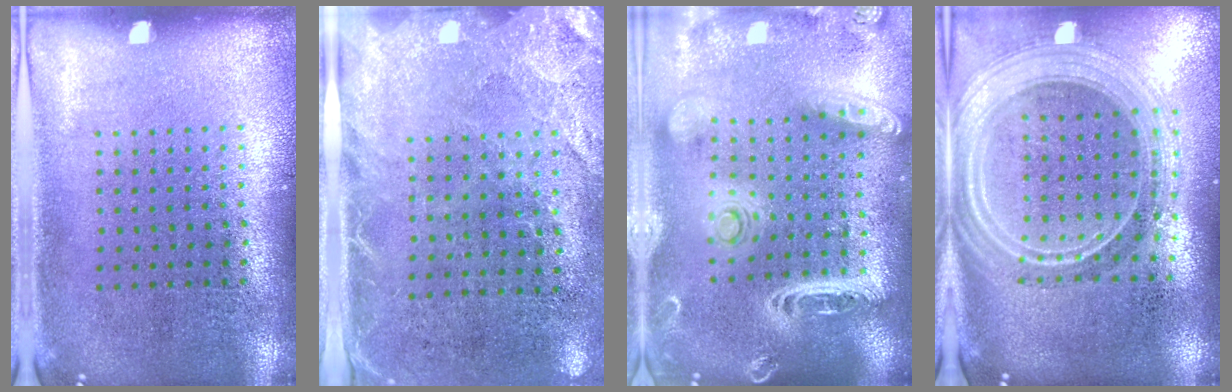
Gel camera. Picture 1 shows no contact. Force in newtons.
{"total": 2.7, "press": 2.2, "slide": 1.6}
{"total": 3.1, "press": 2.6, "slide": 1.6}
{"total": 2.6, "press": 2.2, "slide": 1.4}